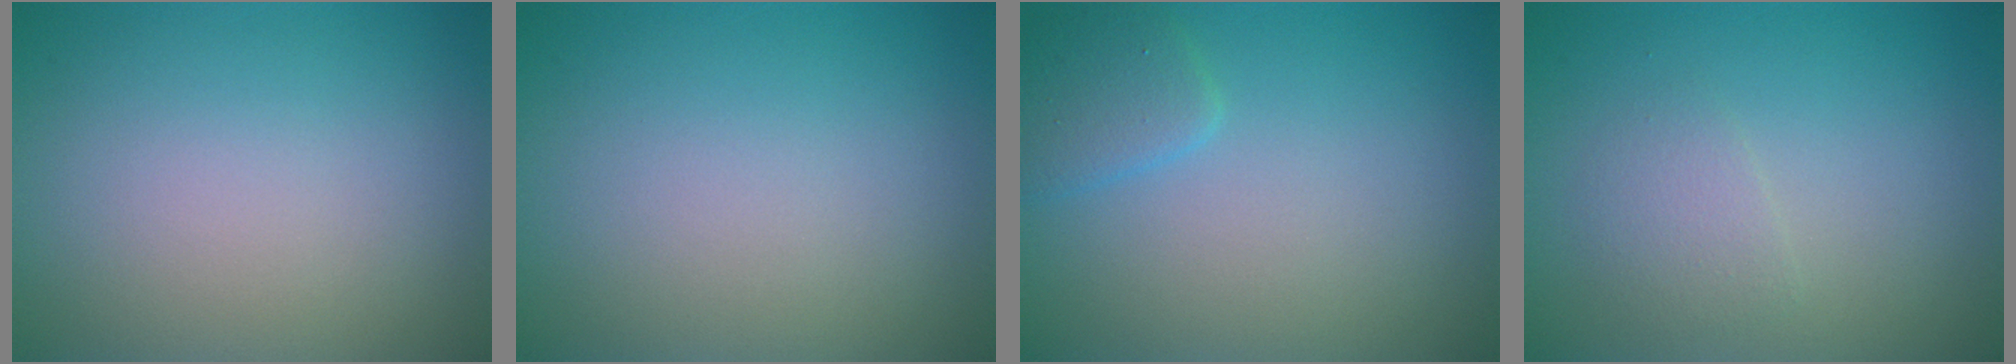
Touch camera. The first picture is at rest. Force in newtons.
{"total": 0.0}
{"total": 1.9, "press": 1.9, "slide": 0.2}
{"total": 1.6, "press": 1.6, "slide": 0.1}